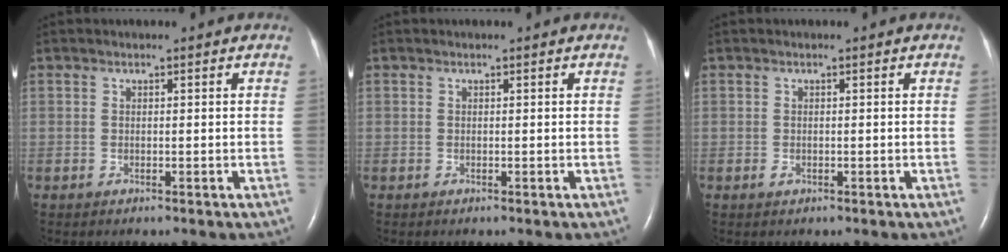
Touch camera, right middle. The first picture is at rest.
{"total": 0.0}
{"total": 0.5, "force": [-0.2, 0.3, 0.4], "torque": [-0.009, -0.001, -0.003]}